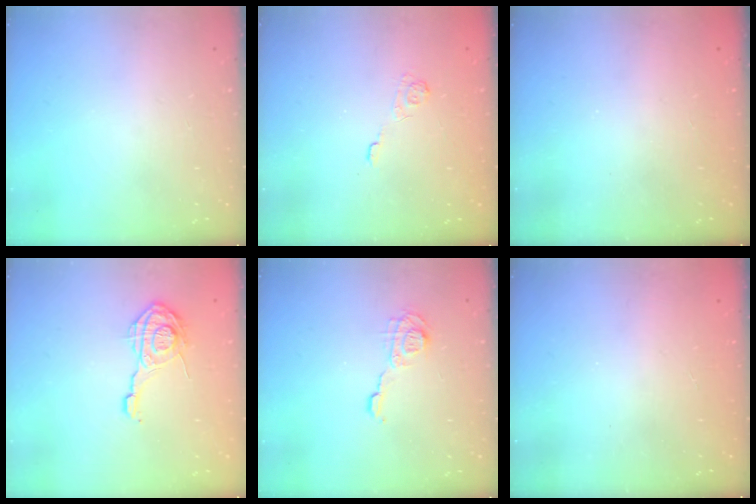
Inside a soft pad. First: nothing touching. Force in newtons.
{"total": 2.7, "press": 2.2, "slide": 1.5}
{"total": 2.3, "press": 2.1, "slide": 0.7}
{"total": 12.2, "press": 12.2, "slide": 0.5}
{"total": 8.0, "press": 8.0, "slide": 0.1}
{"total": 2.5, "press": 2.4, "slide": 0.8}